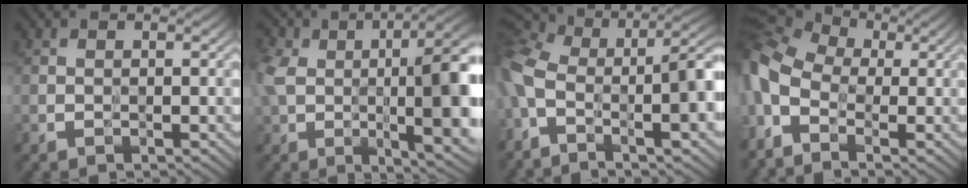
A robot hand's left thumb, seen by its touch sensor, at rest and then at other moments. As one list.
[{"total": 15.6, "force": [-0.2, 6.4, 14.2], "torque": [-0.229, -0.001, -0.011]}, {"total": 18.0, "force": [-4.0, 8.5, 15.4], "torque": [-0.298, -0.032, -0.041]}, {"total": 10.9, "force": [-2.1, 6.9, 8.1], "torque": [-0.231, -0.017, -0.047]}]